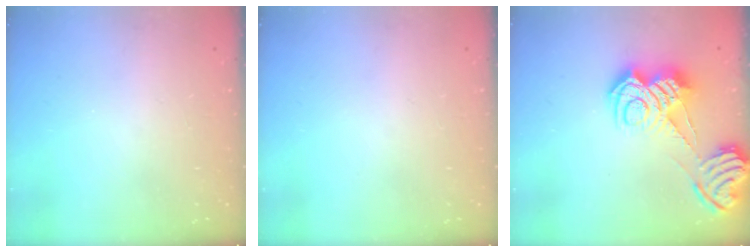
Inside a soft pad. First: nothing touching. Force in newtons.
{"total": 0.0}
{"total": 16.2, "press": 16.1, "slide": 1.2}